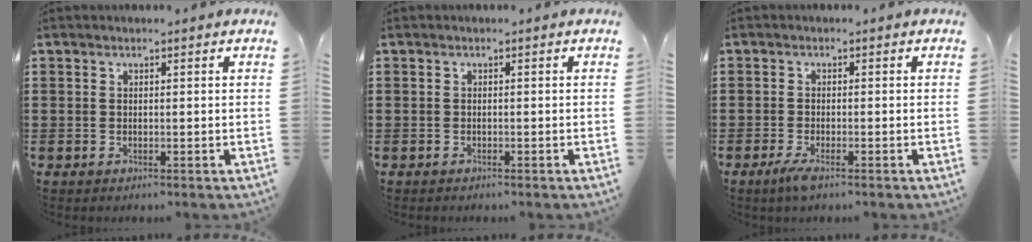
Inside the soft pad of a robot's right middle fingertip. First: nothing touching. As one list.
[{"total": 0.0}, {"total": 1.9, "force": [-1.0, 0.3, 1.6], "torque": [-0.034, -0.006, -0.020]}]